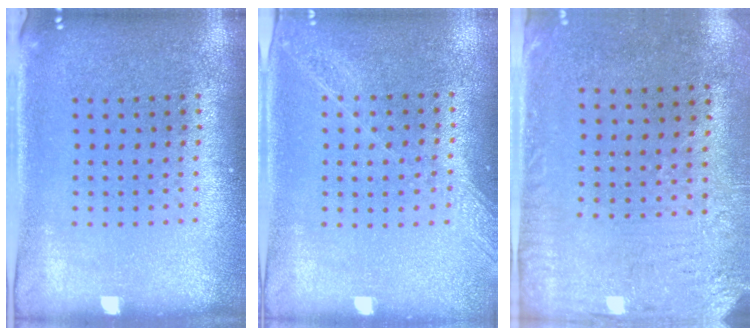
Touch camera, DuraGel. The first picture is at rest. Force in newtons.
{"total": 1.3, "press": 1.2, "slide": 0.3}
{"total": 3.2, "press": 2.6, "slide": 2.0}